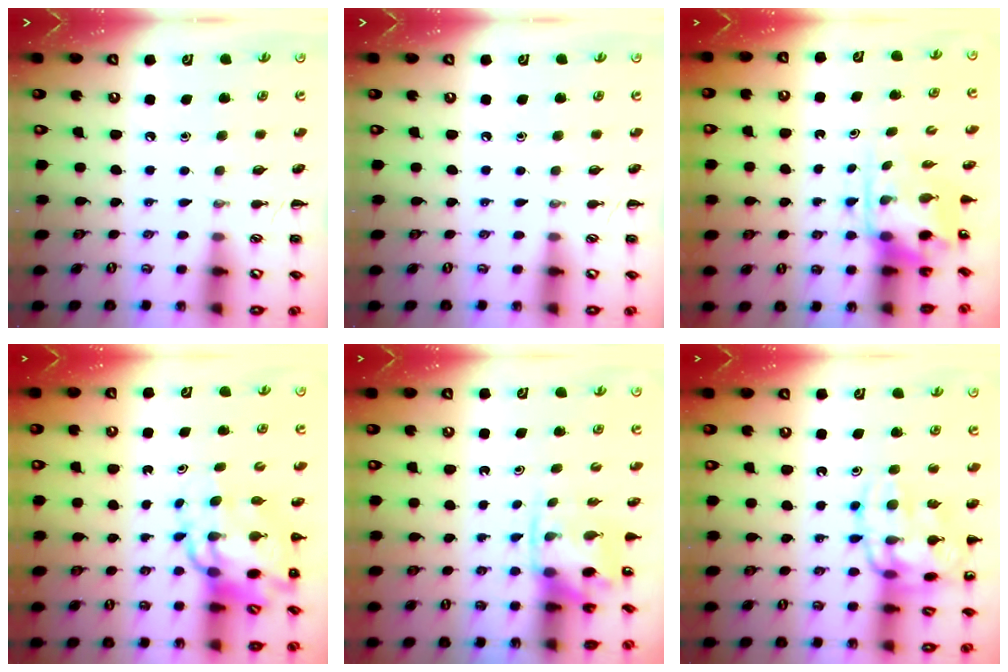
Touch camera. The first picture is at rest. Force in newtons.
{"total": 0.0}
{"total": 4.6, "press": 4.6, "slide": 0.5}
{"total": 13.2, "press": 12.5, "slide": 4.2}
{"total": 4.7, "press": 4.6, "slide": 0.6}
{"total": 17.3, "press": 17.1, "slide": 2.4}